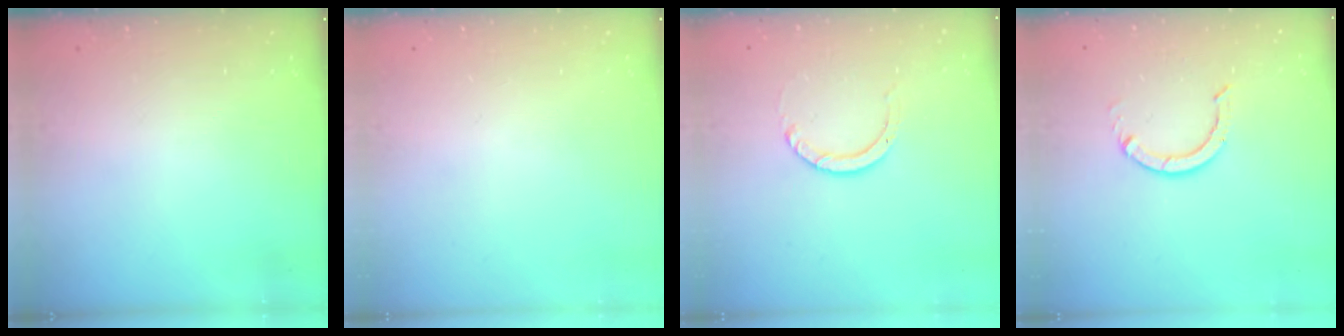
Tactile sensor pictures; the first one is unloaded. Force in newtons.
{"total": 0.0}
{"total": 4.0, "press": 4.0, "slide": 0.2}
{"total": 3.9, "press": 3.8, "slide": 0.3}